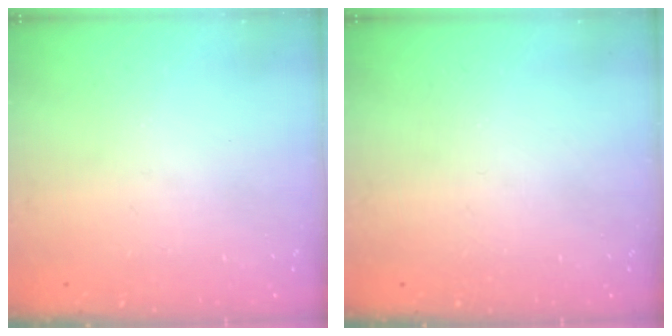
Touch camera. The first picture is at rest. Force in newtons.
{"total": 0.0}